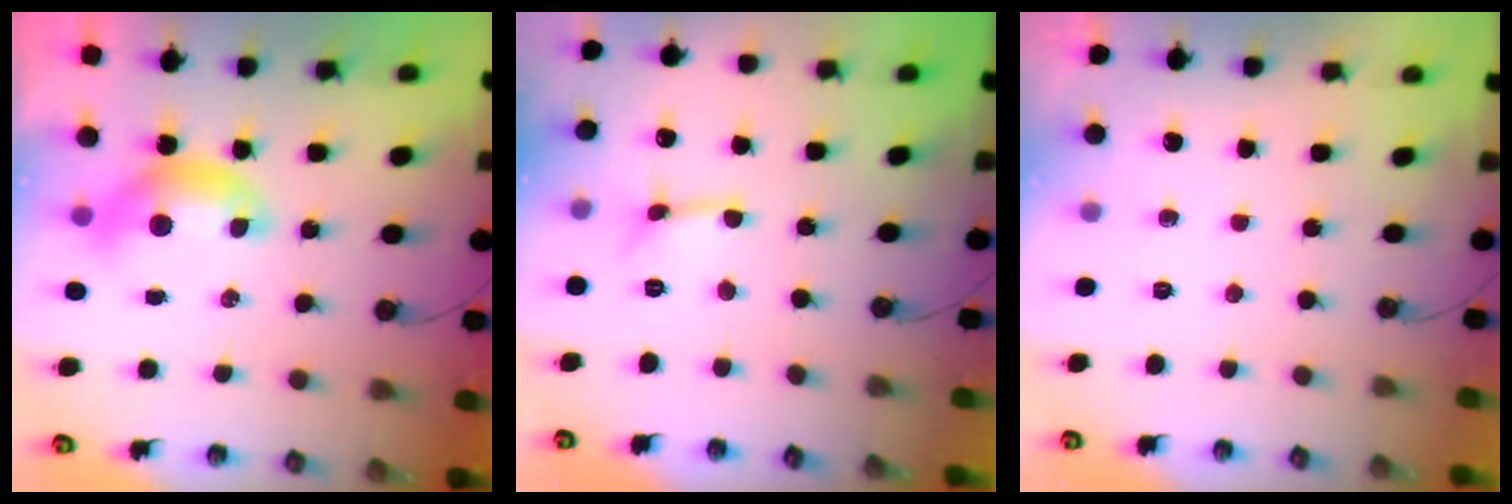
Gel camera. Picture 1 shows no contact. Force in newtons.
{"total": 1.7, "press": 1.7, "slide": 0.5}
{"total": 0.0}